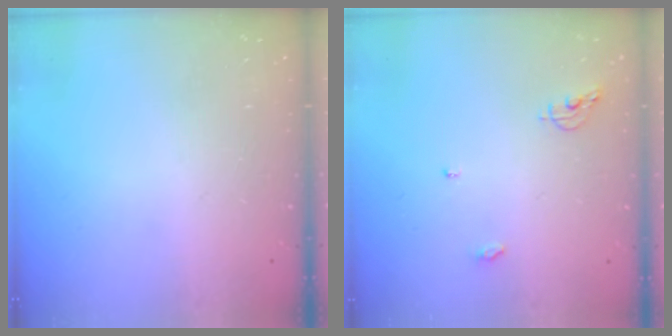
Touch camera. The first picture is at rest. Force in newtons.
{"total": 5.4, "press": 5.4, "slide": 0.4}